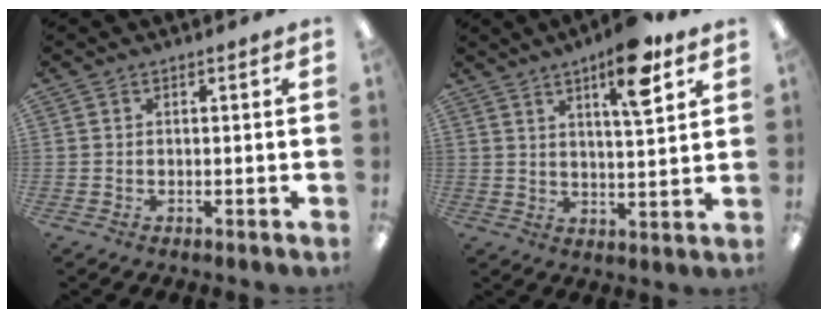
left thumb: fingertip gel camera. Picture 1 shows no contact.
{"total": 12.1, "force": [7.3, 3.1, 9.1], "torque": [-0.126, -0.035, 0.113]}